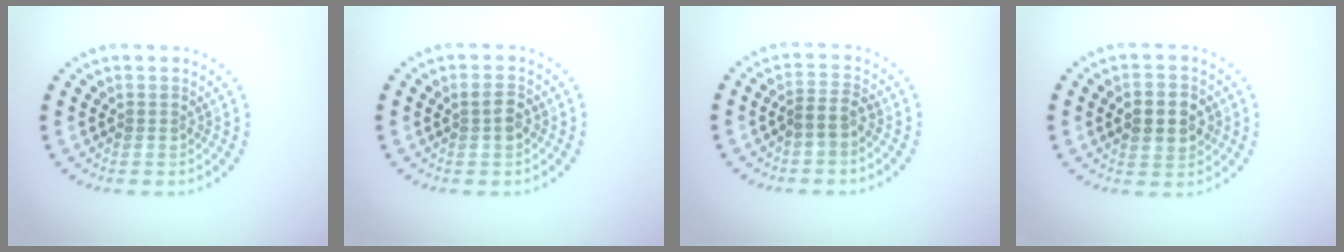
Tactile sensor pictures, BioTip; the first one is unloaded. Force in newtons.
{"total": 1.7, "press": 1.7, "slide": 0.2}
{"total": 1.9, "press": 1.4, "slide": 1.3}
{"total": 3.9, "press": 3.9, "slide": 0.1}